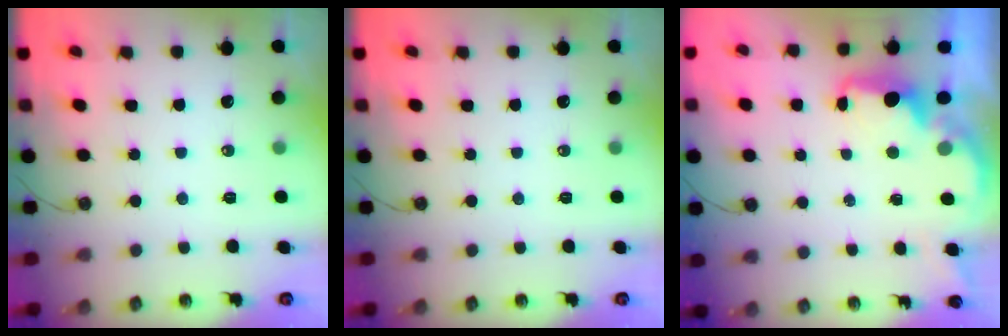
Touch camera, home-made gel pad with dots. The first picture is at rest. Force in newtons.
{"total": 0.0}
{"total": 2.2, "press": 2.0, "slide": 0.7}